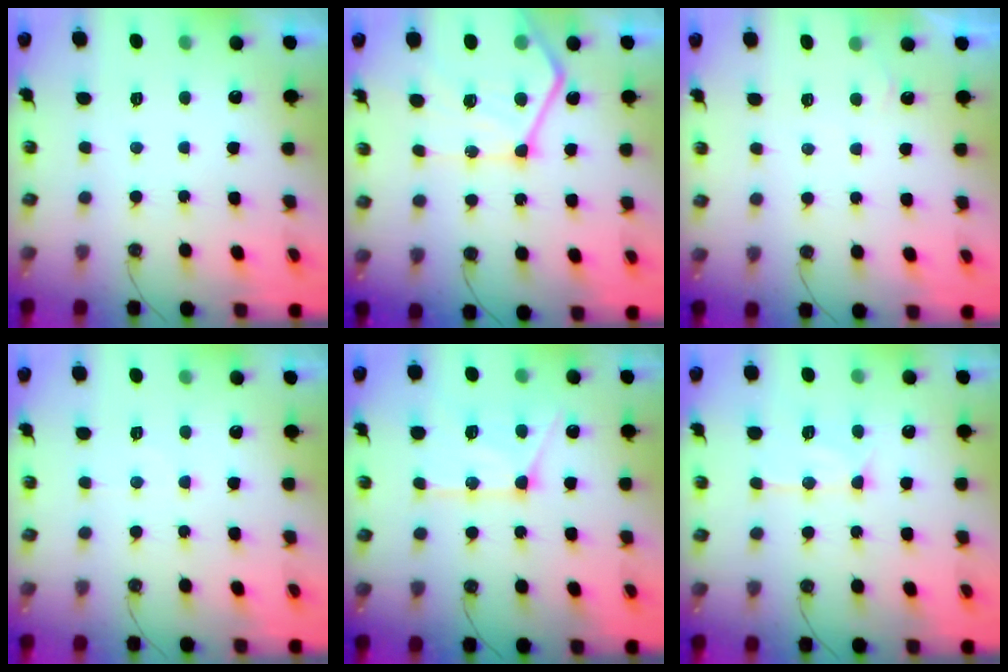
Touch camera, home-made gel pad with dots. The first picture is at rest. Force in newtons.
{"total": 19.7, "press": 19.6, "slide": 2.1}
{"total": 2.9, "press": 2.9, "slide": 0.4}
{"total": 2.7, "press": 2.7, "slide": 0.3}
{"total": 15.1, "press": 15.0, "slide": 1.4}
{"total": 11.8, "press": 11.7, "slide": 1.1}